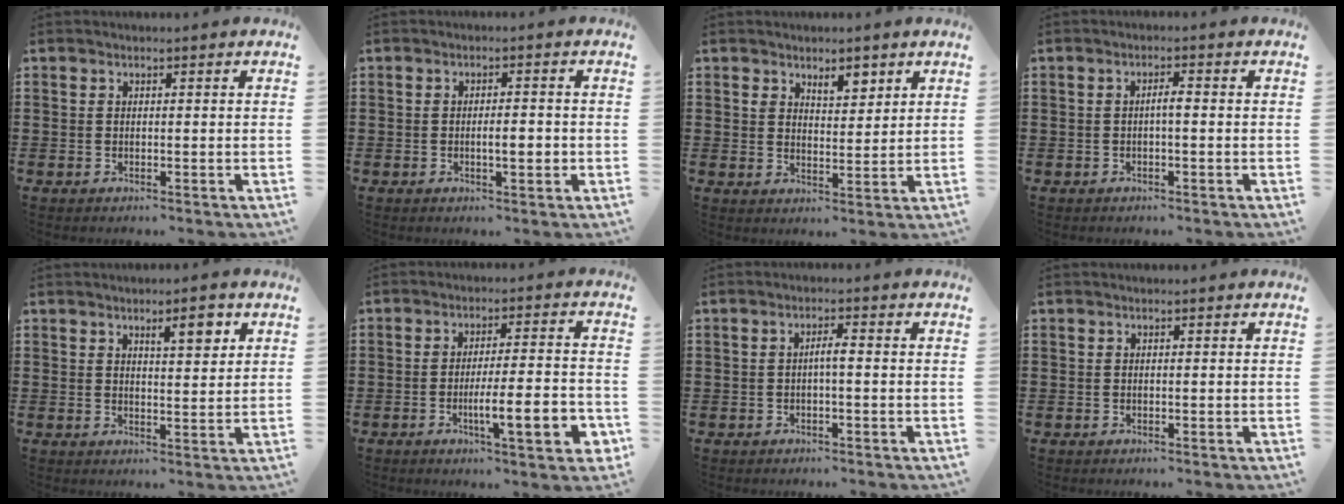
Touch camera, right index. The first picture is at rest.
{"total": 3.1, "force": [-0.6, 0.8, 2.9], "torque": [-0.051, 0.000, -0.010]}
{"total": 3.9, "force": [3.0, 1.8, 1.6], "torque": [-0.025, 0.002, 0.053]}
{"total": 1.6, "force": [-0.3, 0.3, 1.5], "torque": [-0.030, 0.002, -0.007]}
{"total": 4.2, "force": [2.3, 1.2, 3.3], "torque": [-0.046, -0.002, 0.032]}
{"total": 9.7, "force": [-3.1, 1.8, 9.0], "torque": [-0.137, -0.006, -0.049]}
{"total": 1.8, "force": [-0.4, 0.2, 1.8], "torque": [-0.035, 0.003, -0.008]}
{"total": 0.0}